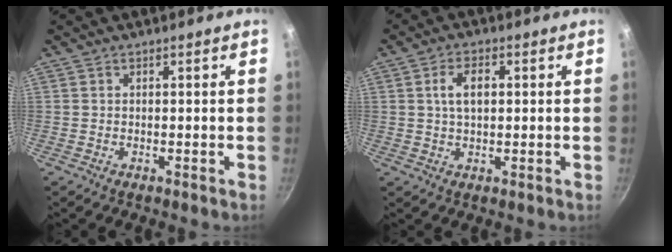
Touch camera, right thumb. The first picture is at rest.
{"total": 4.9, "force": [0.9, 2.7, 4.0], "torque": [-0.071, 0.006, 0.017]}